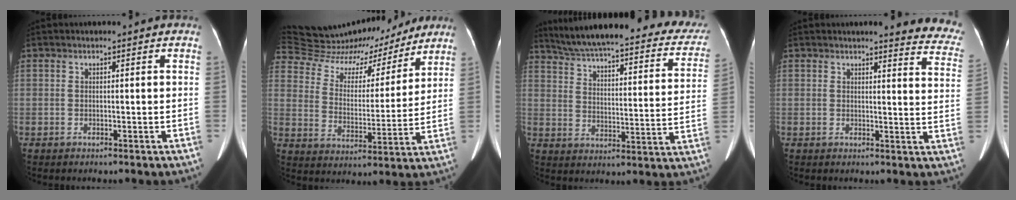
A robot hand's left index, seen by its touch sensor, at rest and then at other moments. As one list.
[{"total": 23.6, "force": [21.3, 7.8, 6.3], "torque": [-0.132, 0.023, 0.316]}, {"total": 29.9, "force": [25.9, 6.5, 13.5], "torque": [-0.205, -0.033, 0.318]}, {"total": 12.1, "force": [11.3, 1.9, 3.6], "torque": [-0.005, -0.062, 0.089]}]